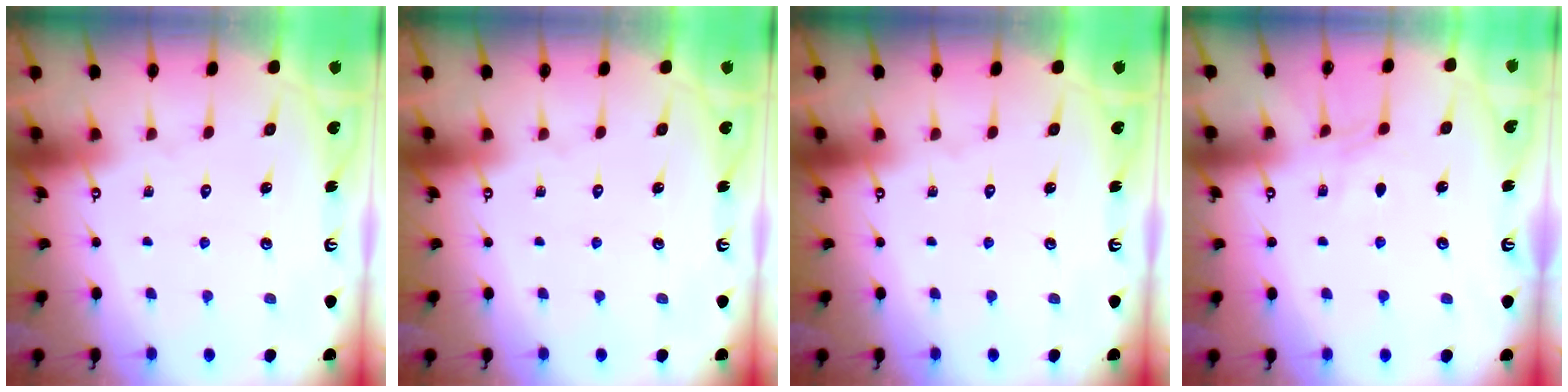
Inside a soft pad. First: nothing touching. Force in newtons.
{"total": 0.0}
{"total": 0.0}
{"total": 3.4, "press": 3.4, "slide": 0.3}